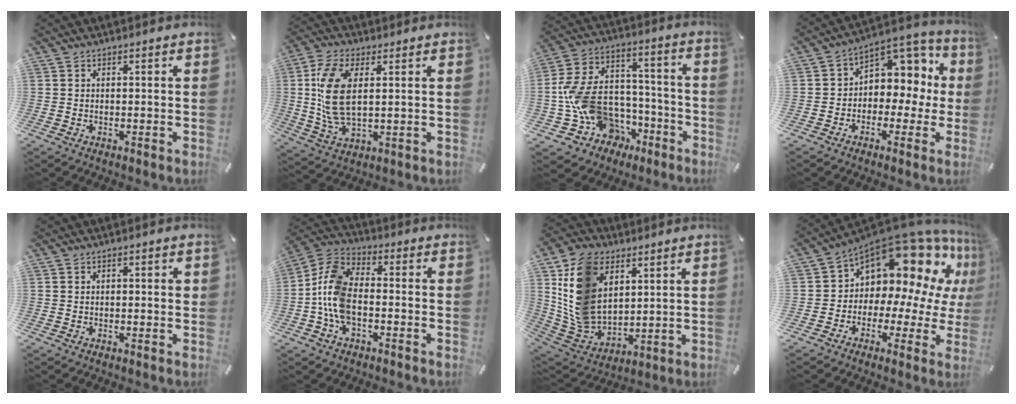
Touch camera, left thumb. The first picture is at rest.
{"total": 11.7, "force": [2.1, 6.2, 9.8], "torque": [-0.216, -0.008, 0.037]}
{"total": 16.9, "force": [-4.4, 13.7, 8.9], "torque": [-0.174, 0.011, -0.063]}
{"total": 7.8, "force": [1.4, 6.9, 3.4], "torque": [-0.046, -0.015, 0.028]}
{"total": 0.8, "force": [0.1, 0.3, 0.7], "torque": [-0.012, 0.003, 0.001]}
{"total": 10.3, "force": [-3.4, 6.2, 7.5], "torque": [-0.175, 0.006, -0.064]}
{"total": 15.7, "force": [5.9, 11.6, 8.8], "torque": [-0.201, -0.019, 0.118]}
{"total": 15.6, "force": [9.9, 9.0, 8.0], "torque": [-0.119, -0.097, 0.168]}